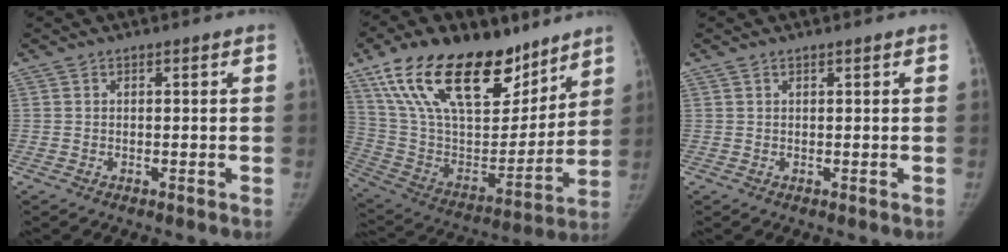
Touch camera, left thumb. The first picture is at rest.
{"total": 30.3, "force": [19.0, 14.8, 18.3], "torque": [-0.284, -0.037, 0.328]}
{"total": 0.5, "force": [0.4, 0.0, 0.3], "torque": [-0.008, -0.001, 0.009]}